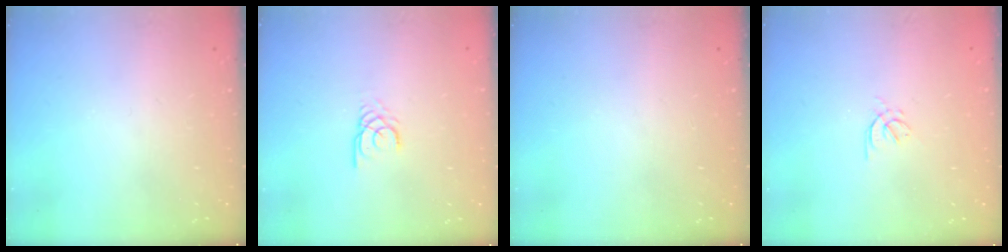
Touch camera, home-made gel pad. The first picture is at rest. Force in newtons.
{"total": 2.1, "press": 2.1, "slide": 0.0}
{"total": 0.0}
{"total": 2.2, "press": 2.1, "slide": 0.7}